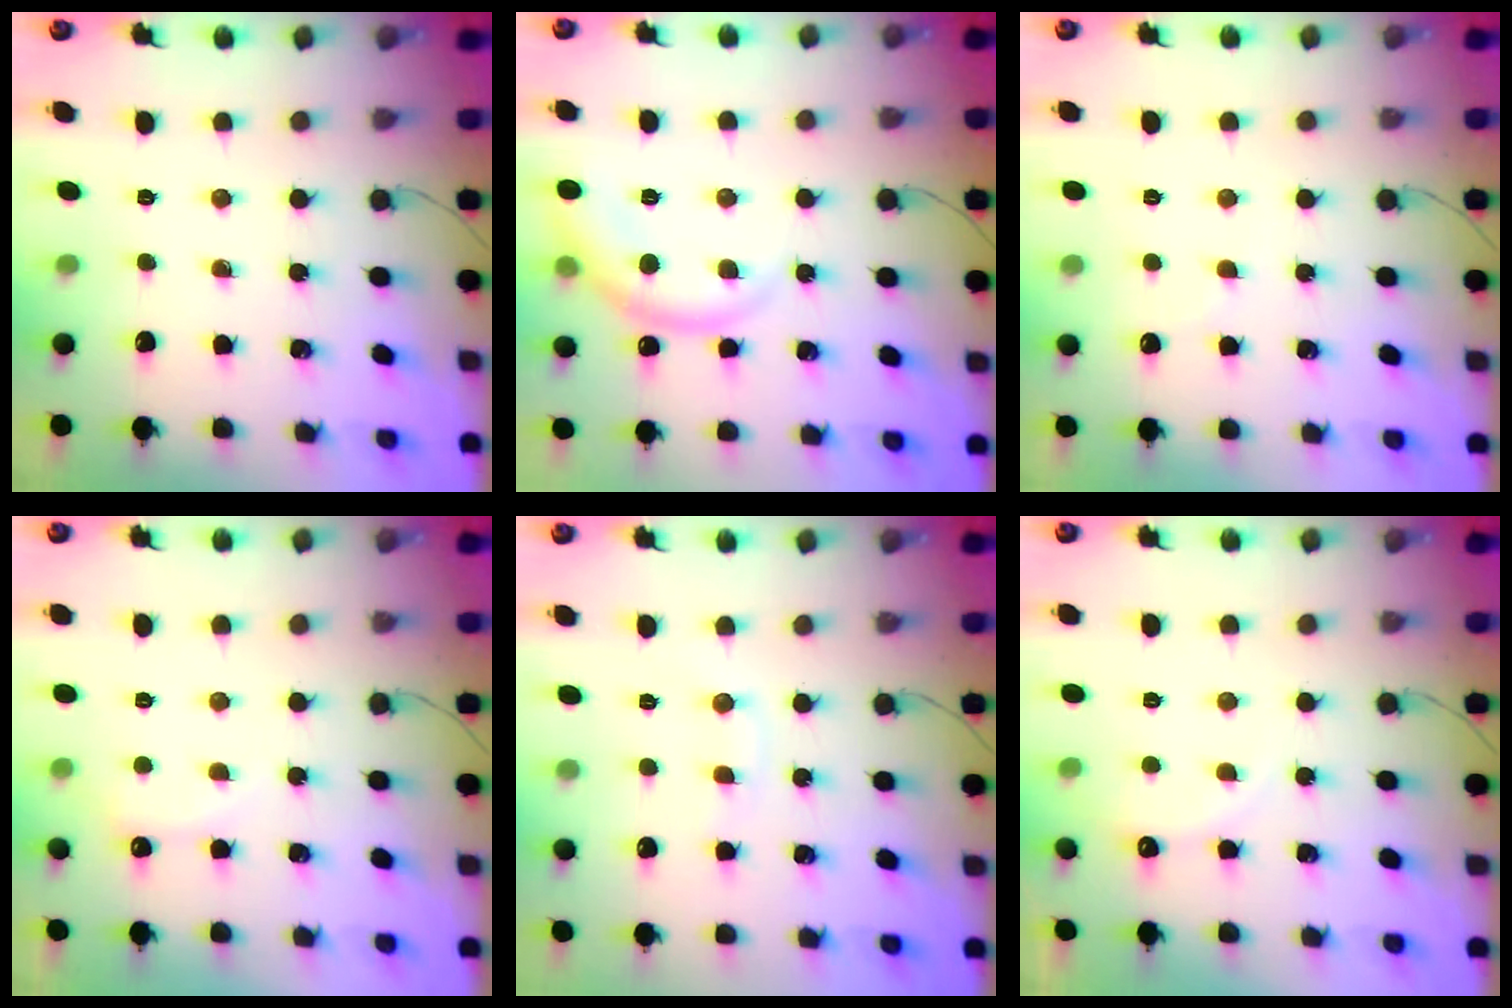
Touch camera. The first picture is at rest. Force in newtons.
{"total": 6.7, "press": 6.7, "slide": 0.8}
{"total": 4.2, "press": 4.0, "slide": 1.1}
{"total": 4.9, "press": 4.8, "slide": 0.9}
{"total": 5.3, "press": 5.1, "slide": 1.6}
{"total": 7.2, "press": 7.0, "slide": 1.6}